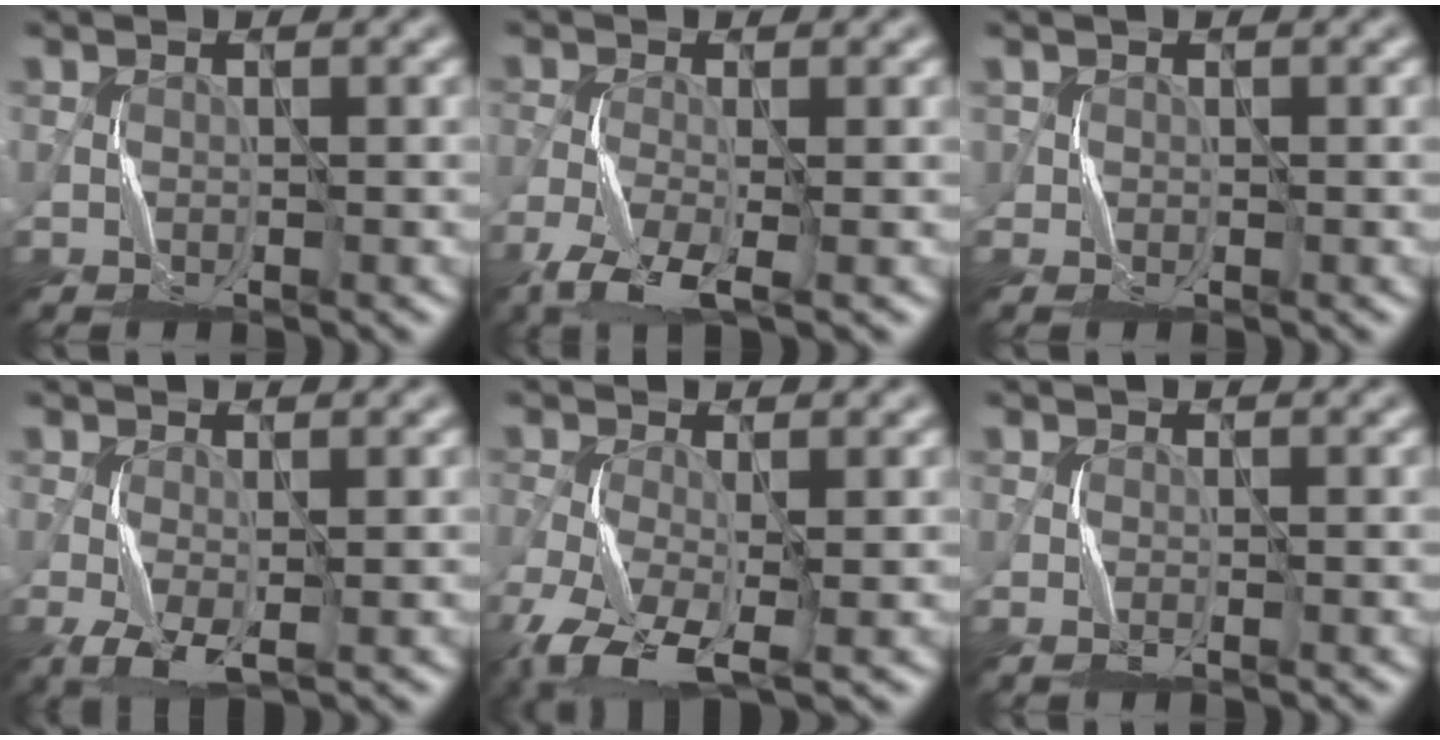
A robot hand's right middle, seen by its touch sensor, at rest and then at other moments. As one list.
[{"total": 5.0, "force": [-3.3, 1.5, 3.5], "torque": [-0.081, -0.015, -0.070]}, {"total": 1.2, "force": [0.3, 1.0, 0.7], "torque": [-0.016, 0.000, 0.004]}, {"total": 3.4, "force": [-1.3, 1.3, 2.8], "torque": [-0.070, -0.004, -0.023]}, {"total": 7.2, "force": [-3.9, 2.7, 5.4], "torque": [-0.128, -0.021, -0.078]}, {"total": 0.8, "force": [-0.3, 0.2, 0.7], "torque": [-0.016, 0.001, -0.007]}]